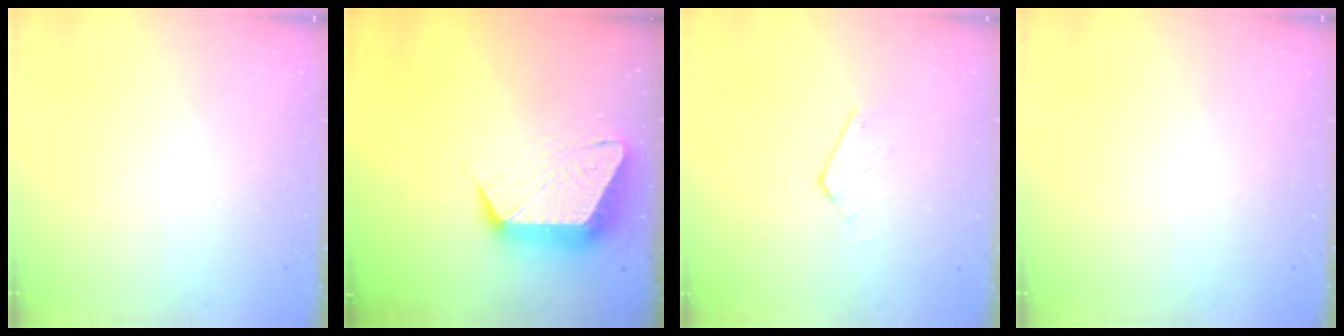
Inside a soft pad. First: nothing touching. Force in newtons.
{"total": 13.5, "press": 13.4, "slide": 0.9}
{"total": 2.6, "press": 2.6, "slide": 0.1}
{"total": 0.0}